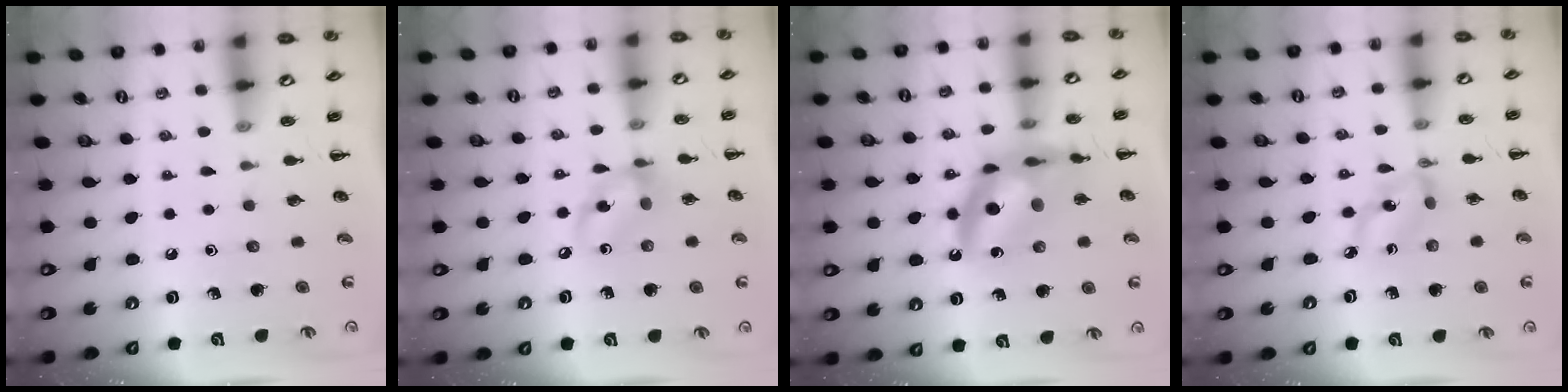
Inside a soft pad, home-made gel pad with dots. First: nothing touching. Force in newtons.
{"total": 9.6, "press": 9.5, "slide": 1.6}
{"total": 16.5, "press": 16.0, "slide": 3.7}
{"total": 5.0, "press": 4.9, "slide": 1.2}